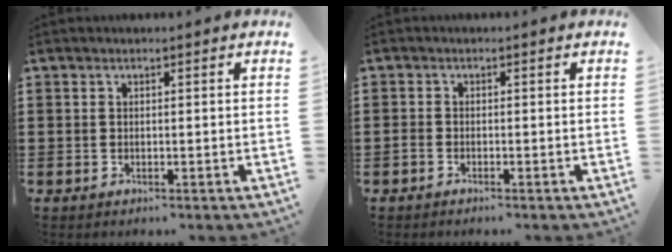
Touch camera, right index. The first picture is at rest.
{"total": 0.7, "force": [-0.6, 0.3, 0.3], "torque": [-0.007, 0.000, -0.011]}